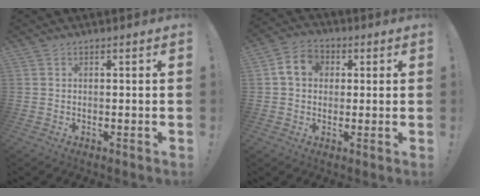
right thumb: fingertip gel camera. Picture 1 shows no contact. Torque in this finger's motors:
{"motor_torque": [0.95, 1.37, 0.49, -0.44, 0.21]}